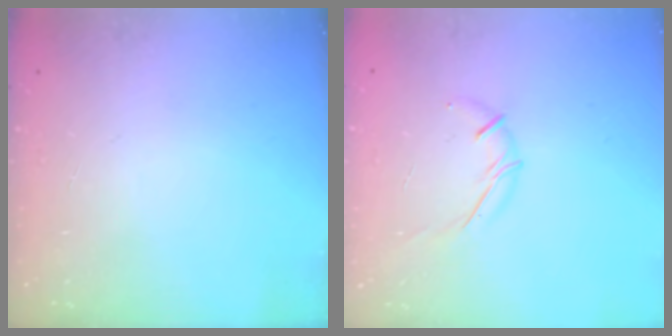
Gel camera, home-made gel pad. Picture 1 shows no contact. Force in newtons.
{"total": 6.7, "press": 6.6, "slide": 1.4}